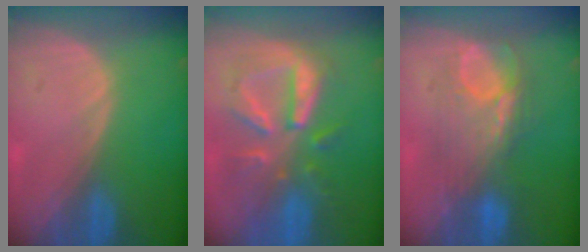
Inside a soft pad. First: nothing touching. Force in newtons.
{"total": 9.5, "press": 8.8, "slide": 3.6}
{"total": 7.9, "press": 7.8, "slide": 1.2}